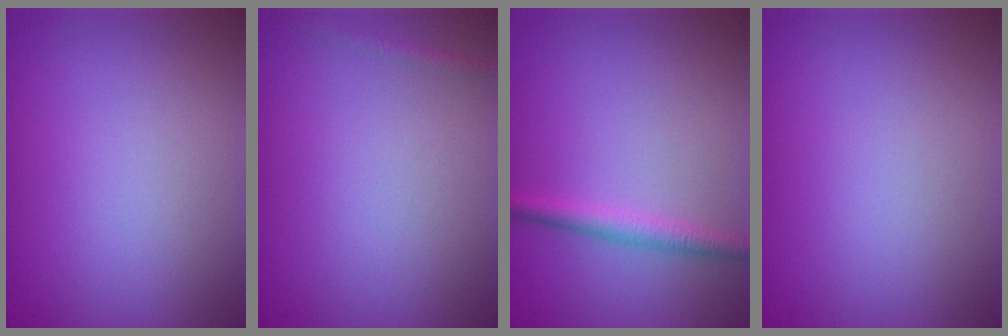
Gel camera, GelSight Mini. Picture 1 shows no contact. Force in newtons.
{"total": 0.7, "press": 0.7, "slide": 0.0}
{"total": 1.9, "press": 1.9, "slide": 0.1}
{"total": 0.0}